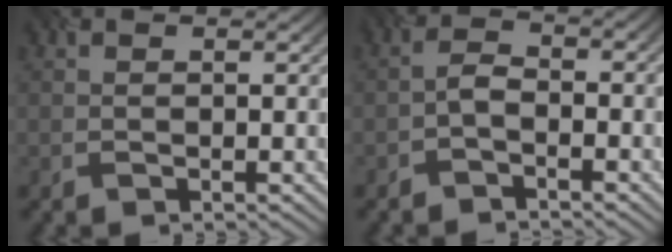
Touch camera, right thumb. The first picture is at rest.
{"total": 2.2, "force": [-2.0, 0.8, 0.7], "torque": [-0.019, 0.007, -0.038]}